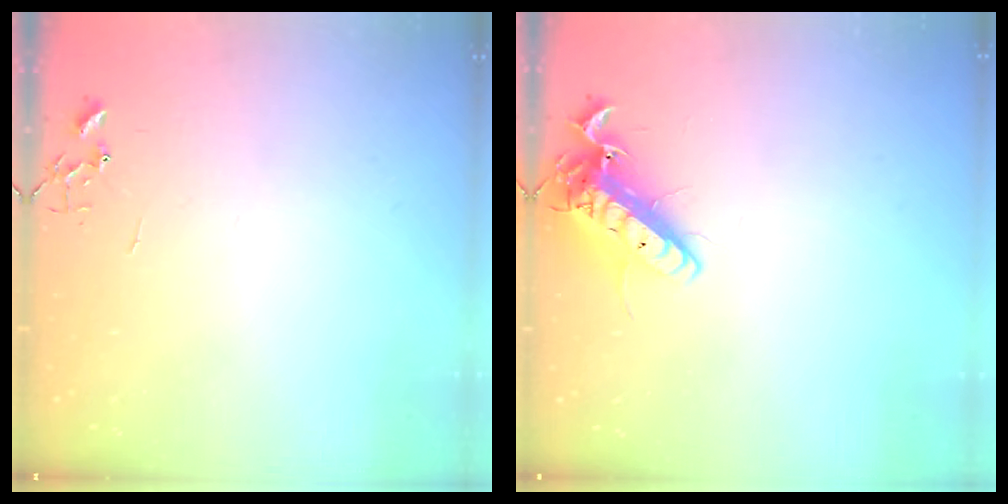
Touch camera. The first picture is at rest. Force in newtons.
{"total": 15.0, "press": 14.8, "slide": 2.4}